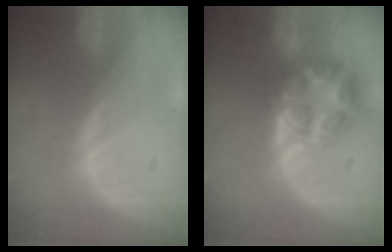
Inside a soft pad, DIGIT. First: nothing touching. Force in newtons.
{"total": 8.0, "press": 7.0, "slide": 3.8}